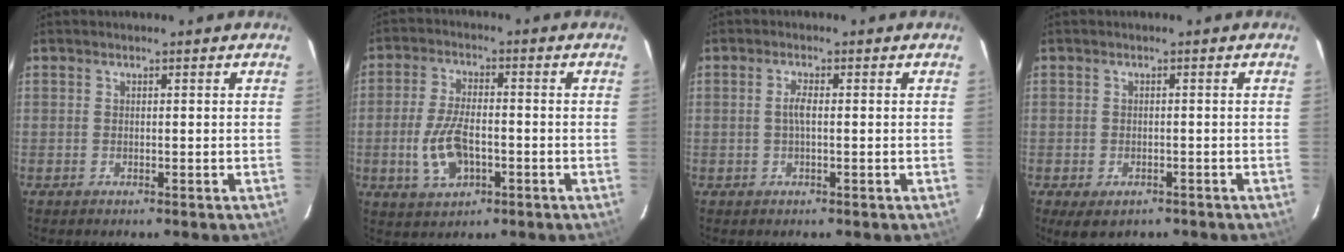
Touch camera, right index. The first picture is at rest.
{"total": 9.0, "force": [-2.4, 4.4, 7.4], "torque": [-0.157, -0.003, -0.039]}
{"total": 1.9, "force": [-0.1, 0.3, 1.9], "torque": [-0.038, 0.003, -0.004]}
{"total": 4.8, "force": [-2.9, 2.9, 2.5], "torque": [-0.051, -0.016, -0.037]}